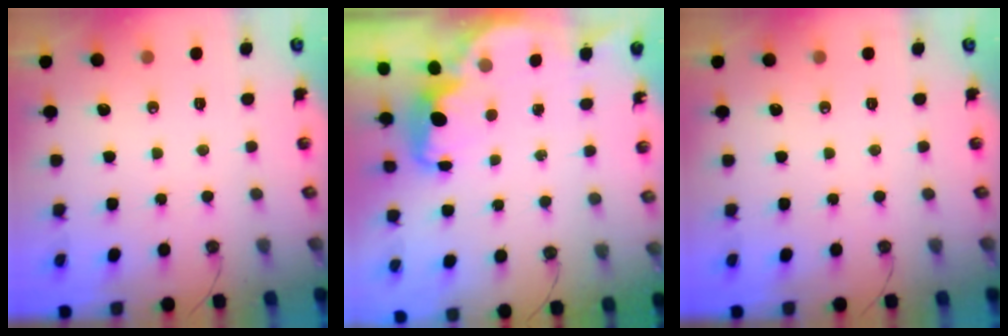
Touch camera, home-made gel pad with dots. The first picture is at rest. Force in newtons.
{"total": 2.3, "press": 2.2, "slide": 0.6}
{"total": 0.0}